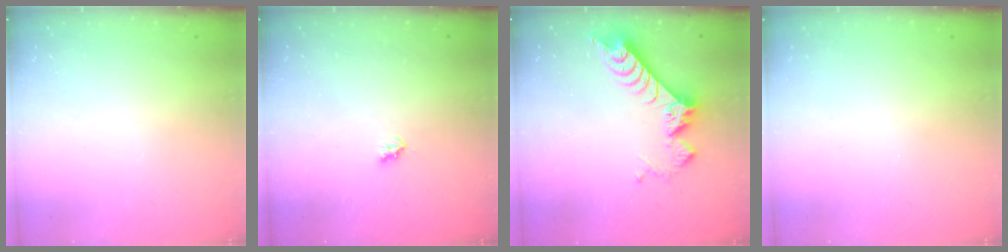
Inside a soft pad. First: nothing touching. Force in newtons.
{"total": 2.4, "press": 2.4, "slide": 0.4}
{"total": 9.7, "press": 9.7, "slide": 0.6}
{"total": 0.0}